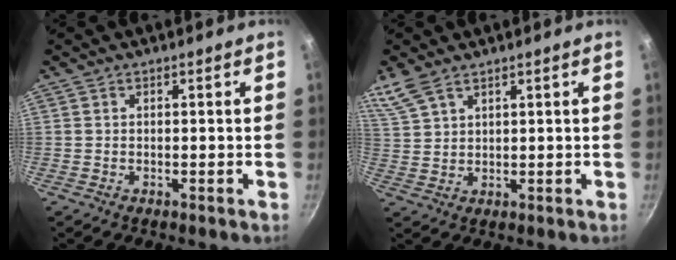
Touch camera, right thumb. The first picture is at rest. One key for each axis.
{"total": 5.8, "fx": 4.4, "fy": 2.4, "fz": 2.9, "tx": -0.061, "ty": -0.008, "tz": 0.097}